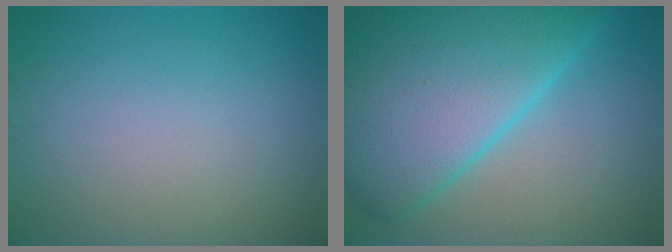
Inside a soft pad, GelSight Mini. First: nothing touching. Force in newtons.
{"total": 13.6, "press": 13.6, "slide": 0.4}